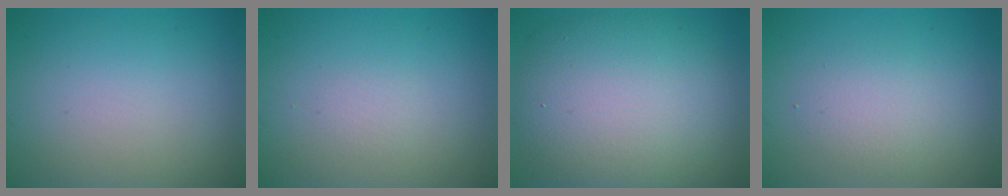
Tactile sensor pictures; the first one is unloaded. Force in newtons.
{"total": 0.7, "press": 0.7, "slide": 0.1}
{"total": 10.9, "press": 10.9, "slide": 0.6}
{"total": 2.2, "press": 2.2, "slide": 0.0}